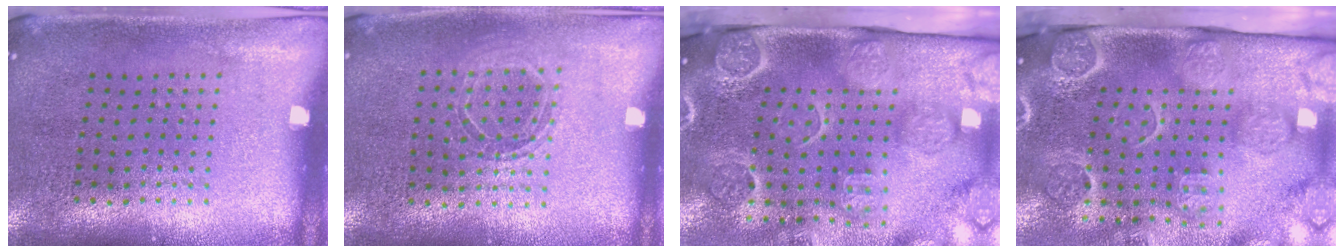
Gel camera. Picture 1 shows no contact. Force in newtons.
{"total": 1.2, "press": 1.1, "slide": 0.4}
{"total": 4.6, "press": 3.5, "slide": 2.9}
{"total": 4.6, "press": 3.5, "slide": 2.9}